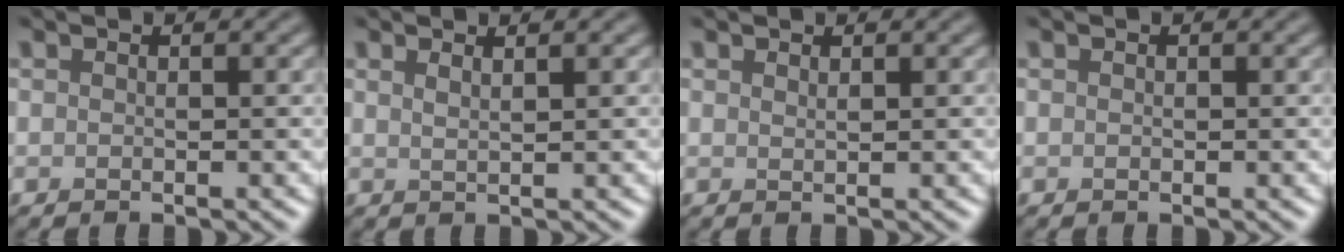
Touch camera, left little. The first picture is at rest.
{"total": 1.6, "force": [1.0, 0.6, 1.1], "torque": [-0.009, 0.006, 0.007]}
{"total": 0.6, "force": [0.5, 0.1, 0.3], "torque": [-0.004, -0.001, 0.010]}
{"total": 0.0}